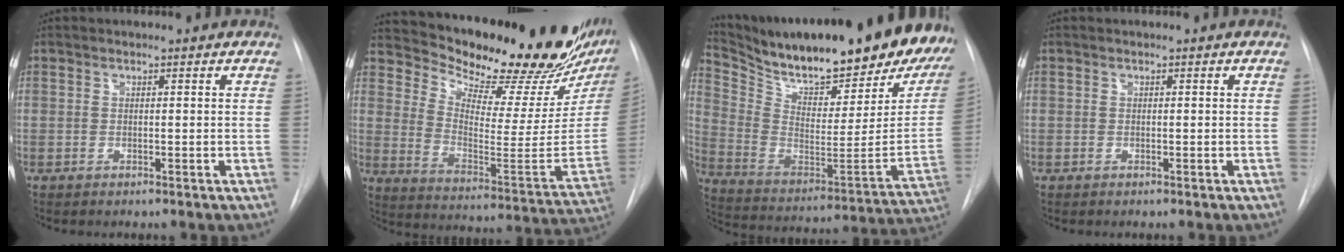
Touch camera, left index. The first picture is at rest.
{"total": 26.4, "force": [22.9, 4.6, 12.2], "torque": [-0.193, -0.085, 0.305]}
{"total": 31.3, "force": [26.0, 5.6, 16.5], "torque": [-0.292, -0.075, 0.372]}
{"total": 0.0}